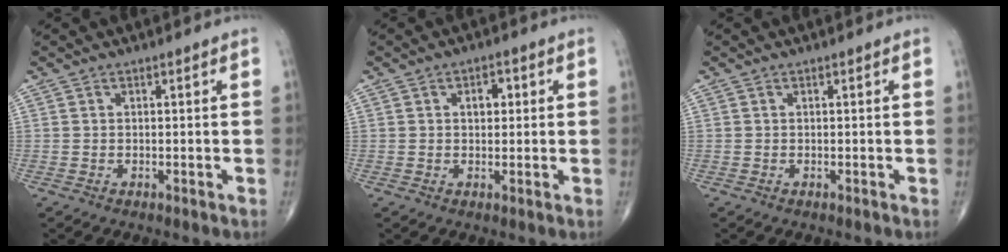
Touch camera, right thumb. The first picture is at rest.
{"total": 2.8, "force": [0.7, 1.9, 2.0], "torque": [-0.017, 0.003, 0.008]}
{"total": 0.0}